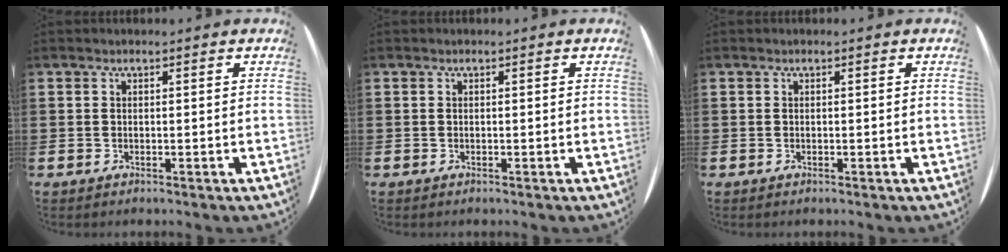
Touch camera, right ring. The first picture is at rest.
{"total": 0.0}
{"total": 0.0}